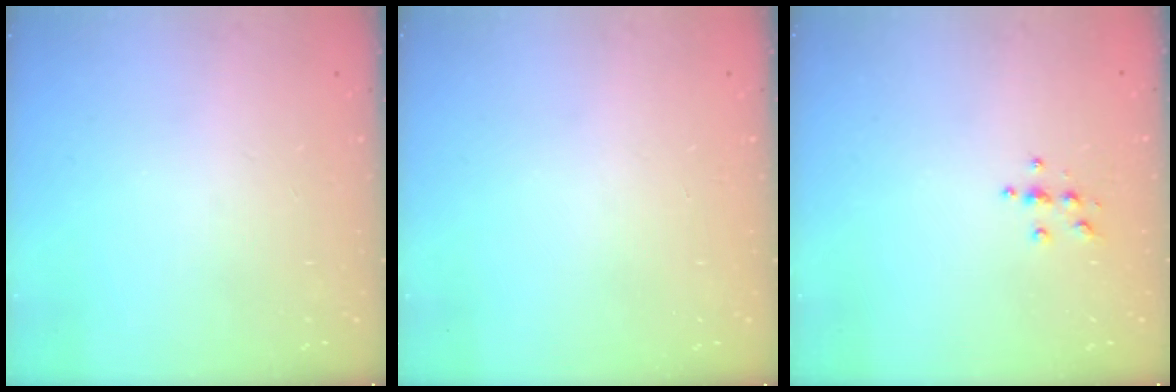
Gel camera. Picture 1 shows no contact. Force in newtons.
{"total": 0.0}
{"total": 3.8, "press": 3.8, "slide": 0.4}